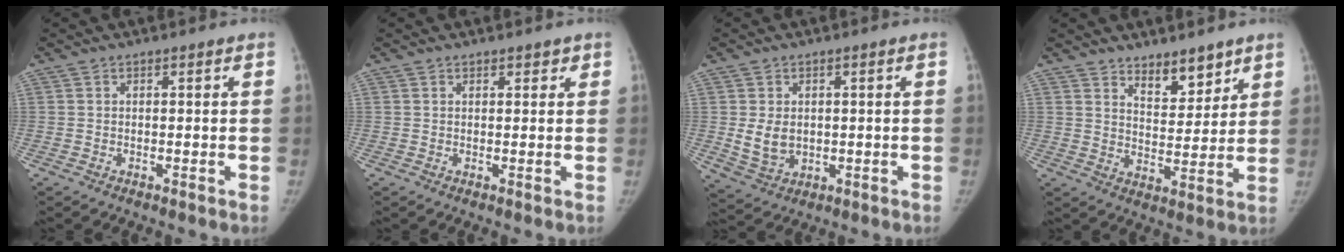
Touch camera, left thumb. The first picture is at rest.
{"total": 1.3, "force": [1.0, 0.8, 0.4], "torque": [0.009, -0.004, 0.008]}
{"total": 5.6, "force": [0.1, 4.5, 3.4], "torque": [-0.045, -0.010, 0.020]}
{"total": 7.7, "force": [5.8, 3.4, 3.6], "torque": [-0.022, -0.046, 0.096]}